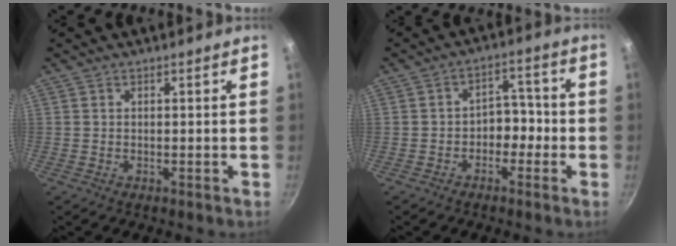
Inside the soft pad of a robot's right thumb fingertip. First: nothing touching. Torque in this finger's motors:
{"motor_torque": [-0.12, 0.23, -0.12, -0.08, 0.01]}